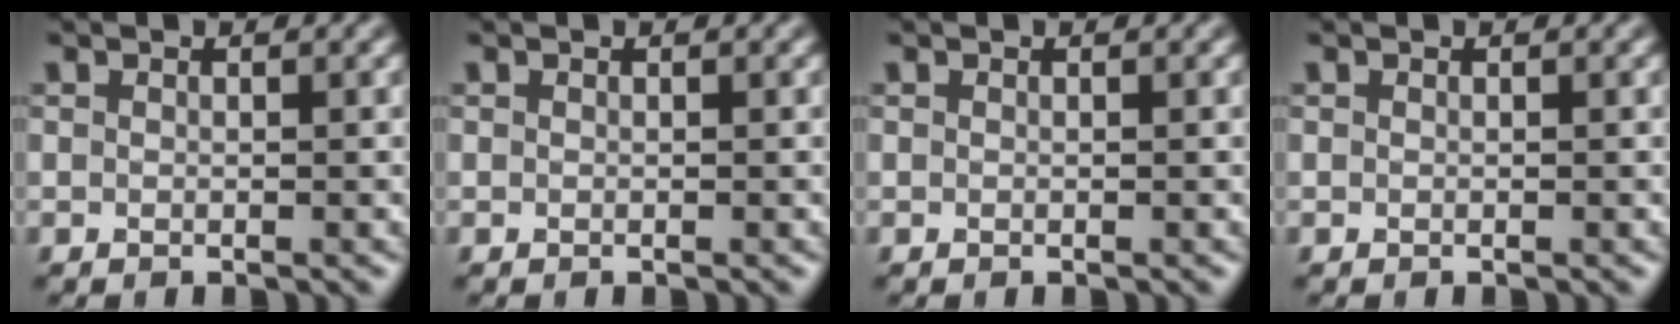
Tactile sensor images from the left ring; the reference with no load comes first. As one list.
[{"total": 0.0}, {"total": 0.0}, {"total": 0.0}]